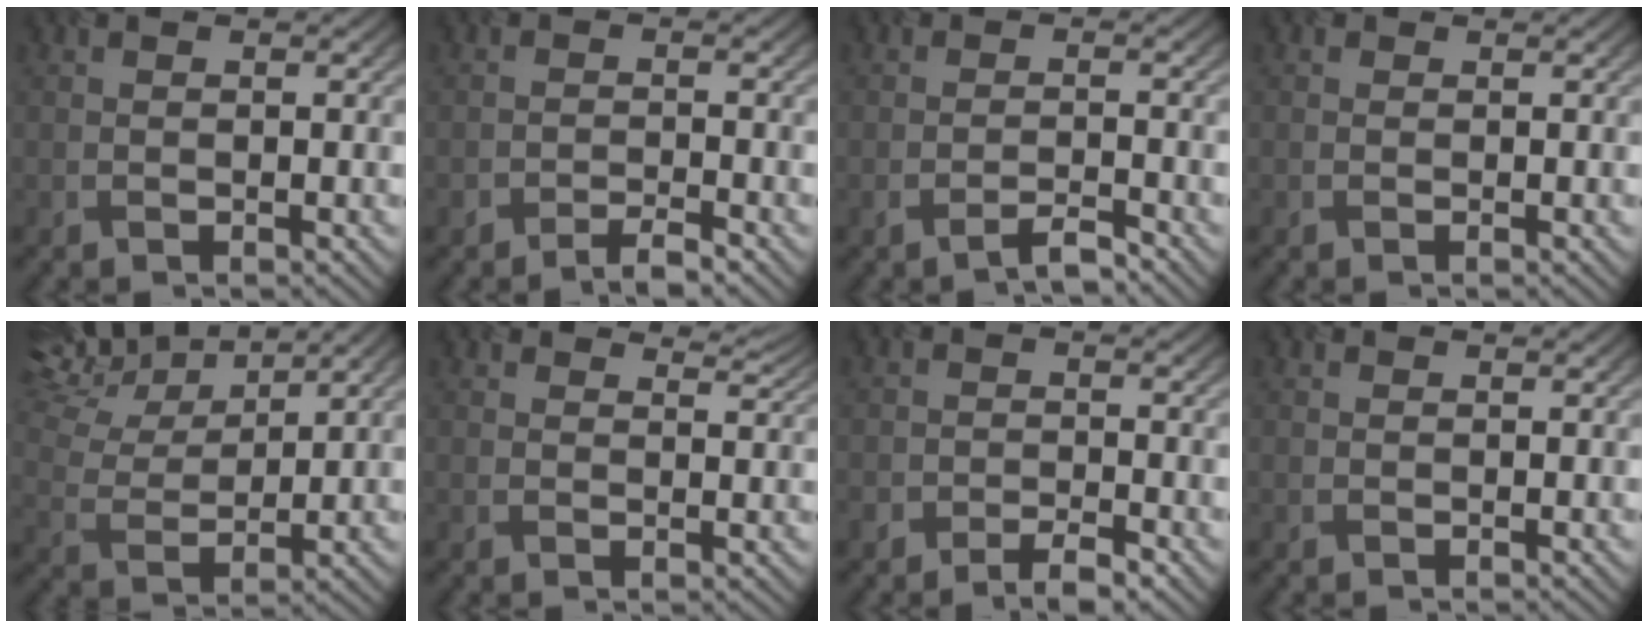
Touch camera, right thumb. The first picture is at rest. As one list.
[{"total": 1.7, "force": [-1.6, 0.0, 0.6], "torque": [-0.009, 0.002, -0.035]}, {"total": 1.8, "force": [-1.5, -0.1, 0.9], "torque": [-0.018, 0.003, -0.036]}, {"total": 0.6, "force": [0.4, 0.0, -0.5], "torque": [0.007, -0.005, 0.004]}, {"total": 11.2, "force": [9.3, 2.8, 5.6], "torque": [-0.158, 0.019, 0.149]}, {"total": 3.4, "force": [3.1, 1.2, 1.0], "torque": [-0.023, -0.007, 0.041]}, {"total": 2.6, "force": [-2.2, 0.8, 1.2], "torque": [-0.018, -0.001, -0.044]}, {"total": 0.8, "force": [0.4, -0.4, -0.6], "torque": [0.008, -0.001, 0.005]}]